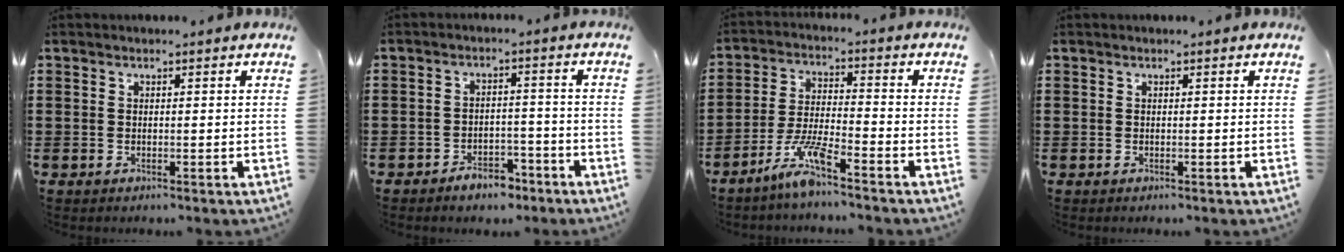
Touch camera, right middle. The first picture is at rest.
{"total": 3.9, "force": [-3.5, 1.4, 1.1], "torque": [-0.018, 0.011, -0.068]}
{"total": 7.2, "force": [-5.4, 0.5, 4.7], "torque": [-0.103, -0.010, -0.103]}
{"total": 0.0}